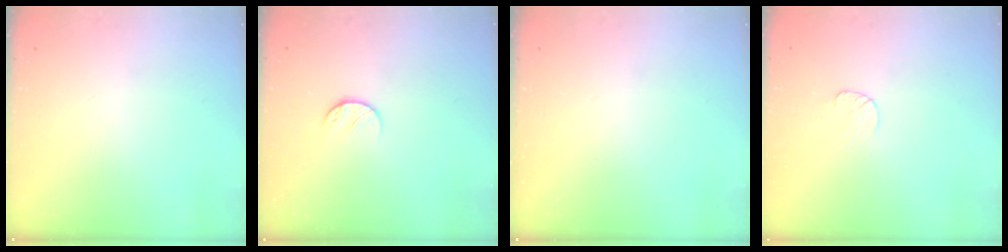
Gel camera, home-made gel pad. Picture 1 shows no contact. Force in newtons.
{"total": 7.8, "press": 7.7, "slide": 0.8}
{"total": 0.0}
{"total": 4.4, "press": 4.4, "slide": 0.4}